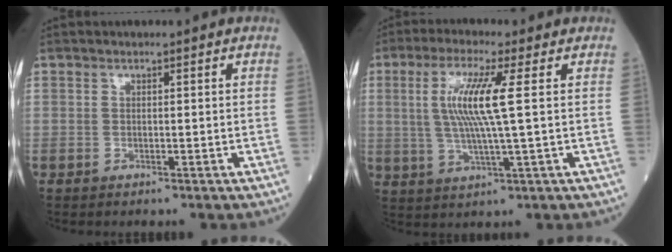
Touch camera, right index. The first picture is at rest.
{"total": 8.6, "force": [1.6, -0.5, 8.4], "torque": [-0.182, 0.000, 0.033]}